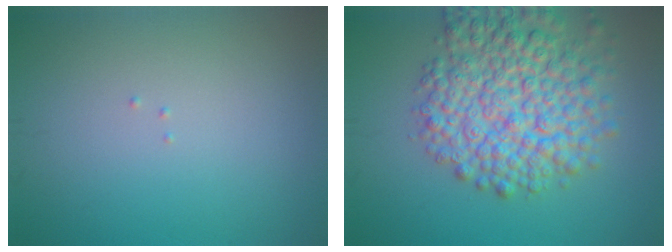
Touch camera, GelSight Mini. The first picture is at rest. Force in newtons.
{"total": 9.0, "press": 9.0, "slide": 0.3}